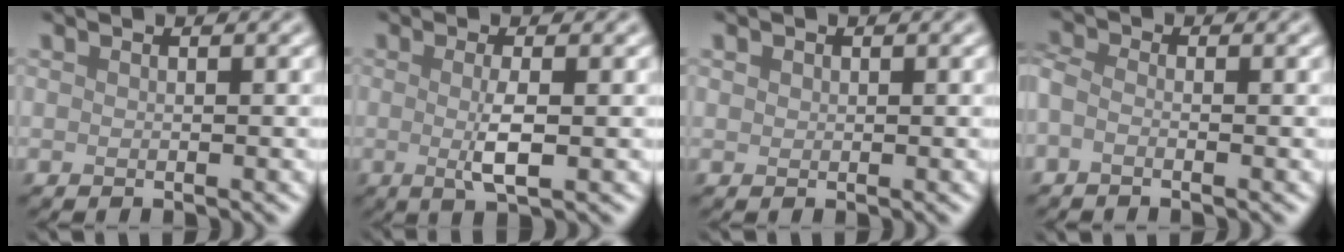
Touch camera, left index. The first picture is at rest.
{"total": 2.7, "force": [-0.1, 0.5, 2.7], "torque": [-0.053, -0.005, -0.002]}
{"total": 0.6, "force": [0.3, 0.5, 0.1], "torque": [0.001, -0.001, 0.005]}
{"total": 1.5, "force": [-0.8, 0.9, 0.9], "torque": [-0.022, -0.003, -0.020]}